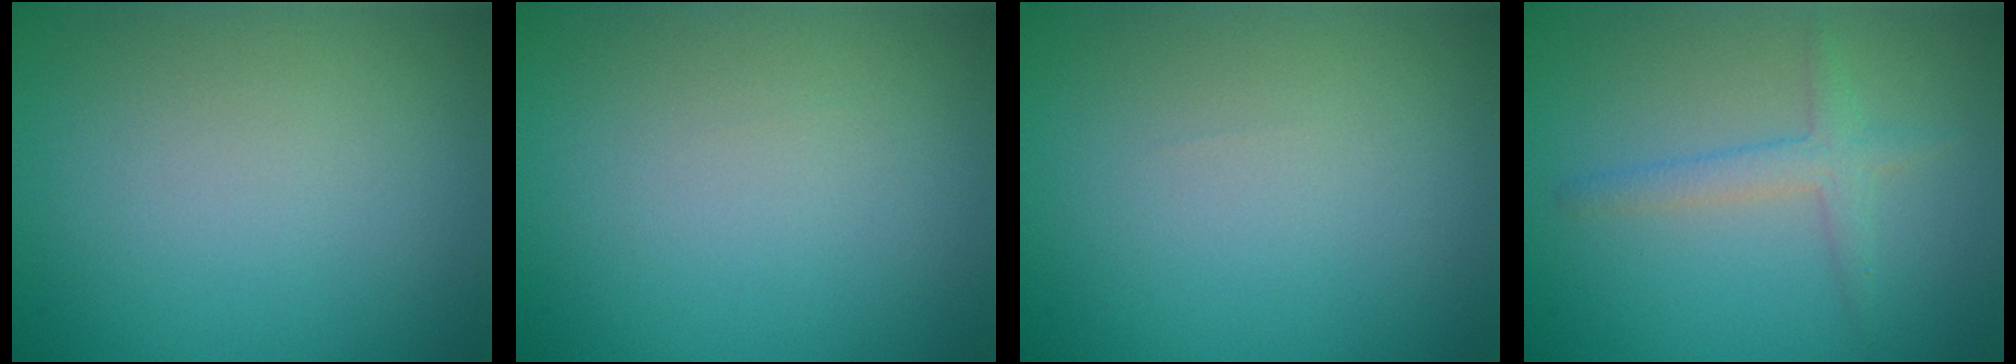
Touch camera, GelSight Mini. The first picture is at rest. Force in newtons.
{"total": 0.0}
{"total": 0.0}
{"total": 2.0, "press": 2.0, "slide": 0.1}